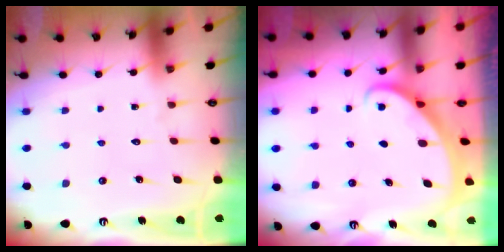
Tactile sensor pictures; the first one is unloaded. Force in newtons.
{"total": 2.0, "press": 2.0, "slide": 0.0}